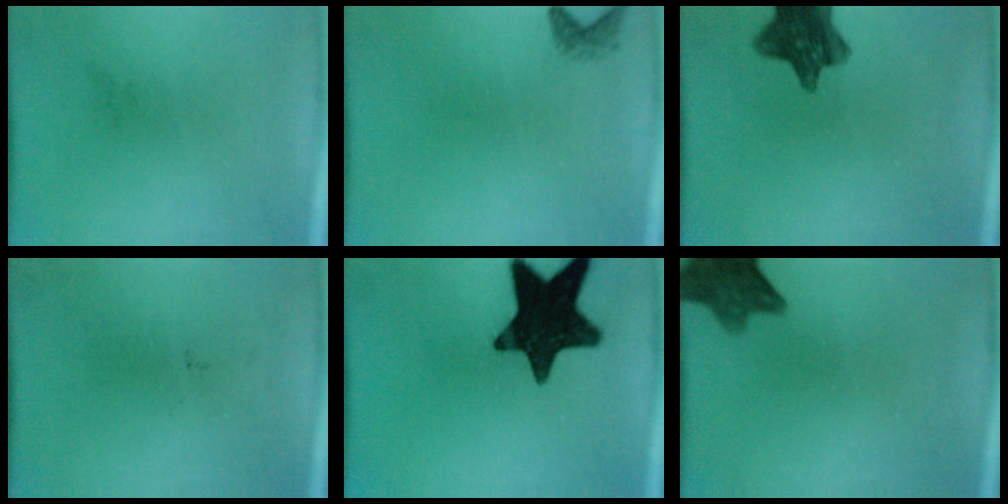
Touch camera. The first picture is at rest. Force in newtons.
{"total": 1.3}
{"total": 10.1}
{"total": 0.0}
{"total": 17.4}
{"total": 9.8}